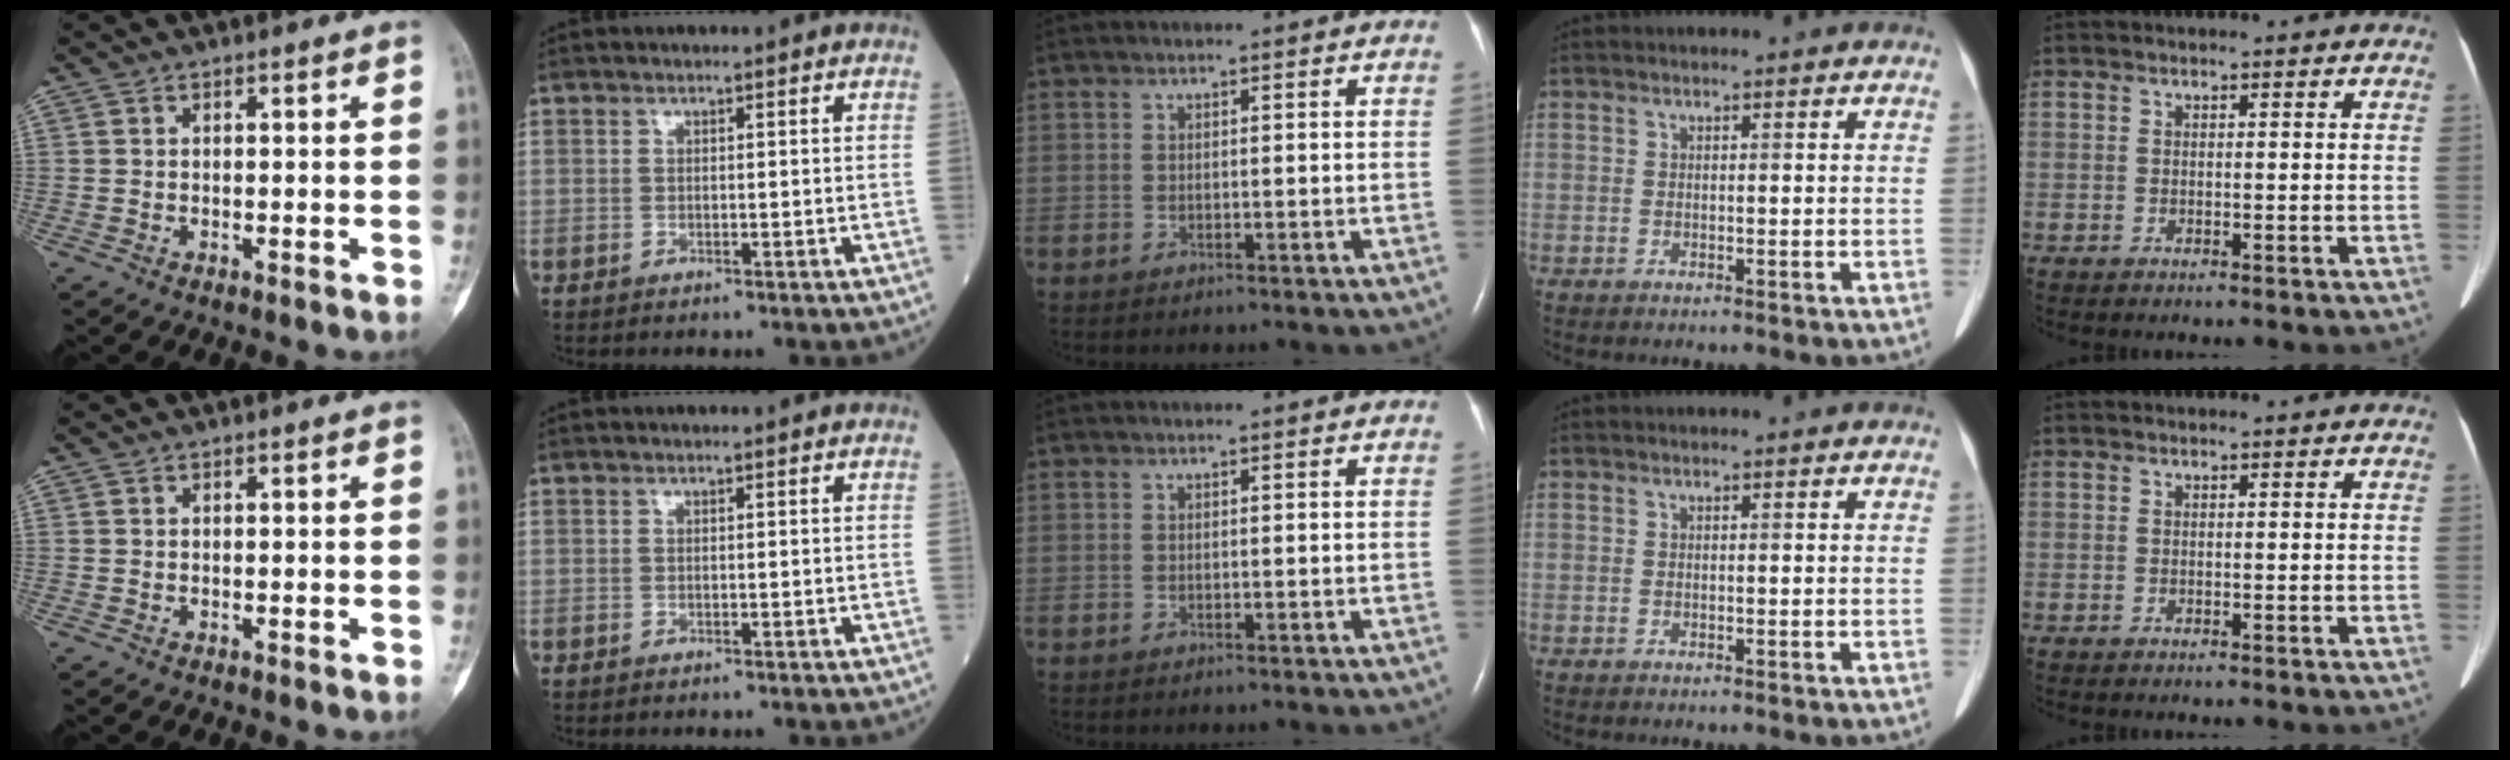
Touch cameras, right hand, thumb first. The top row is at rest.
{}